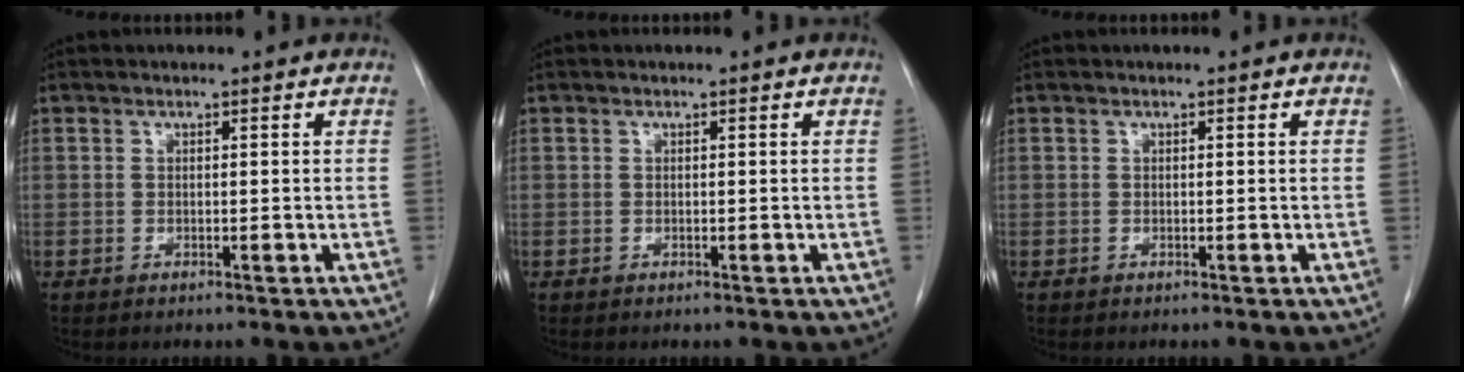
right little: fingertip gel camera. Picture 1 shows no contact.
{"total": 0.0}
{"total": 0.0}